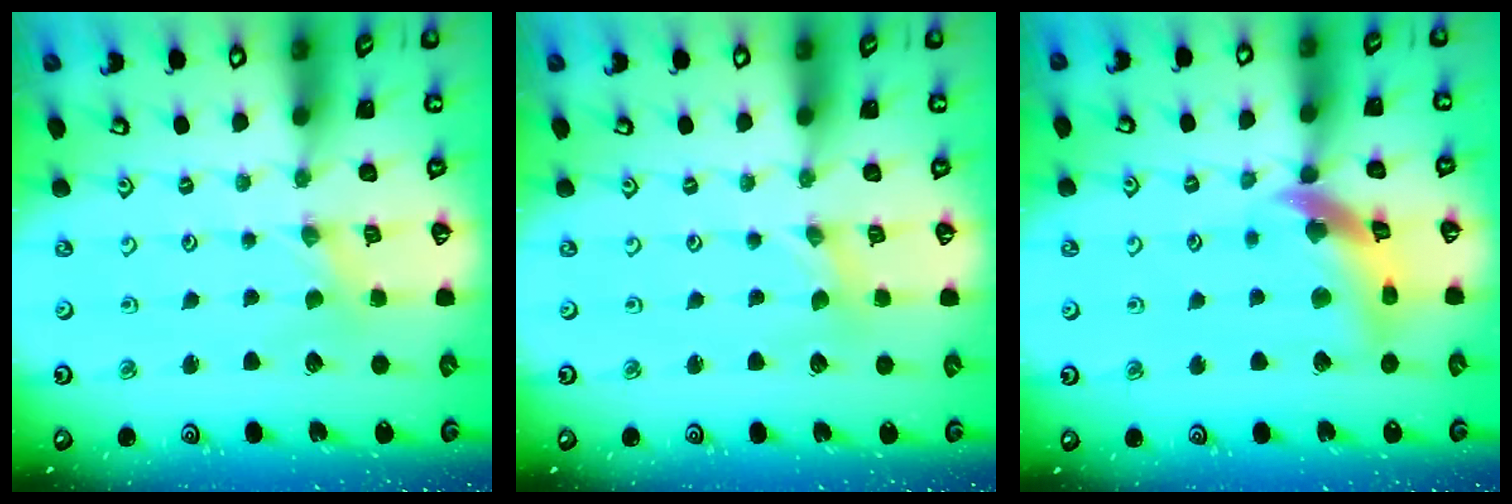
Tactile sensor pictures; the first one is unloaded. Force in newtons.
{"total": 0.0}
{"total": 11.7, "press": 11.6, "slide": 1.7}